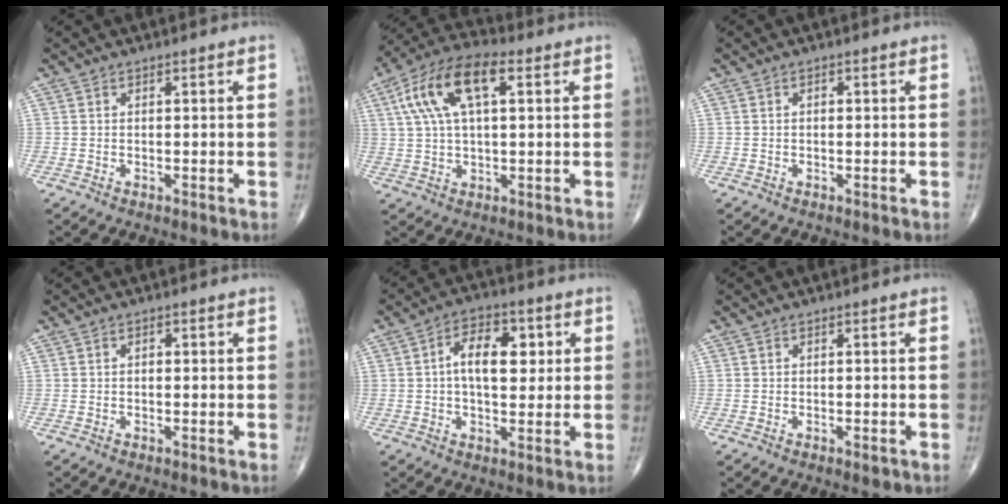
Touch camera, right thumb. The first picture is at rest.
{"total": 13.8, "force": [4.3, 6.1, 11.6], "torque": [-0.232, 0.027, 0.074]}
{"total": 0.5, "force": [0.0, 0.4, 0.4], "torque": [-0.007, 0.001, 0.000]}
{"total": 0.7, "force": [0.0, 0.5, 0.5], "torque": [-0.006, 0.002, -0.001]}
{"total": 9.7, "force": [1.6, 5.5, 7.8], "torque": [-0.106, 0.010, 0.021]}
{"total": 1.0, "force": [-0.5, 0.4, 0.8], "torque": [-0.012, -0.003, -0.006]}